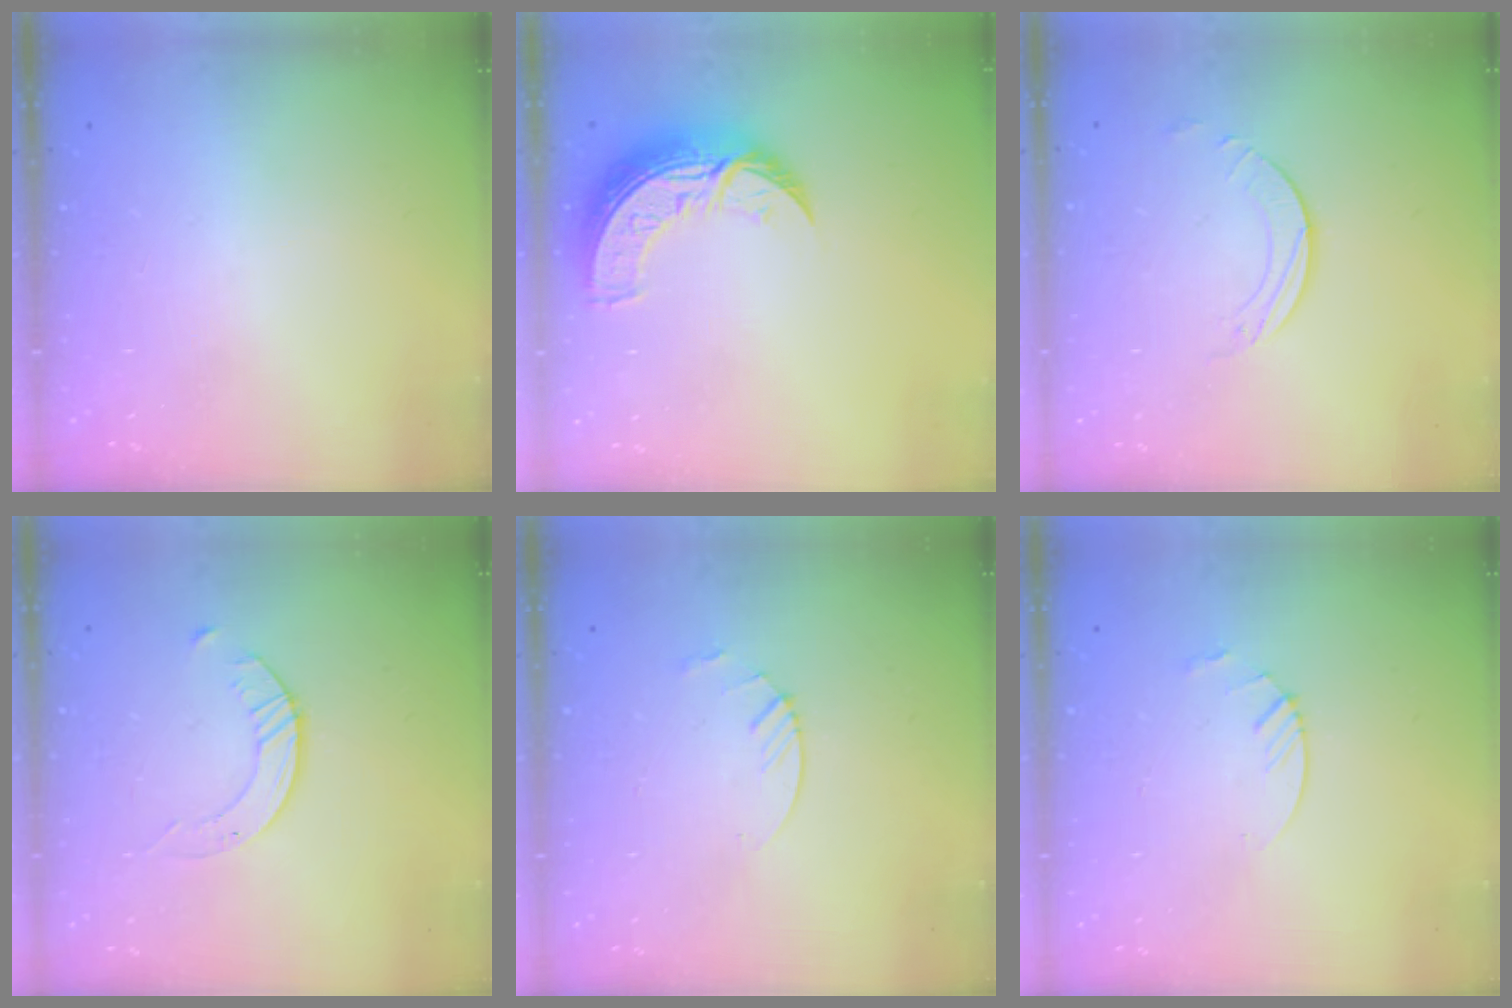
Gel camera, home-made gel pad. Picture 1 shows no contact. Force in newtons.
{"total": 11.0, "press": 10.9, "slide": 0.8}
{"total": 1.7, "press": 1.7, "slide": 0.2}
{"total": 2.7, "press": 2.7, "slide": 0.3}
{"total": 3.0, "press": 3.0, "slide": 0.3}
{"total": 3.0, "press": 3.0, "slide": 0.3}